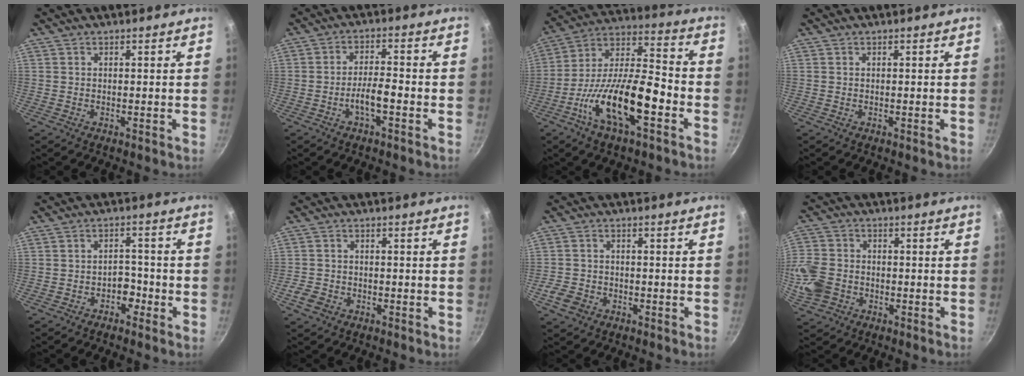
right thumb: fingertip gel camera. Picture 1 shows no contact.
{"total": 5.0, "force": [-2.2, 1.4, 4.2], "torque": [-0.076, 0.025, -0.042]}
{"total": 19.0, "force": [-7.4, 7.1, 16.0], "torque": [-0.269, 0.046, -0.142]}
{"total": 0.0}
{"total": 3.3, "force": [-1.9, 2.1, 1.5], "torque": [0.002, 0.026, -0.030]}
{"total": 3.7, "force": [-1.8, 2.8, 1.6], "torque": [-0.033, 0.015, -0.033]}
{"total": 4.5, "force": [-2.1, 3.4, 2.0], "torque": [-0.041, 0.020, -0.040]}
{"total": 12.3, "force": [-3.3, 10.0, 6.3], "torque": [-0.153, 0.031, -0.073]}